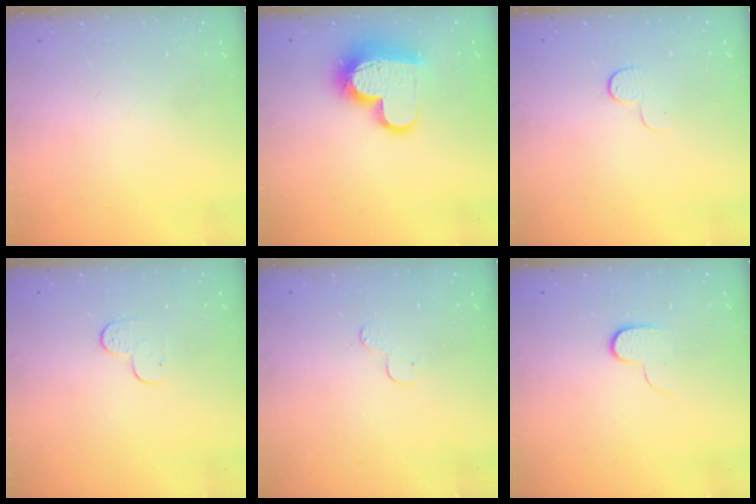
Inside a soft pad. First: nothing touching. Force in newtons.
{"total": 15.8, "press": 15.8, "slide": 1.2}
{"total": 4.6, "press": 4.6, "slide": 0.4}
{"total": 4.3, "press": 4.2, "slide": 0.4}
{"total": 3.3, "press": 3.3, "slide": 0.3}
{"total": 5.5, "press": 5.4, "slide": 0.8}